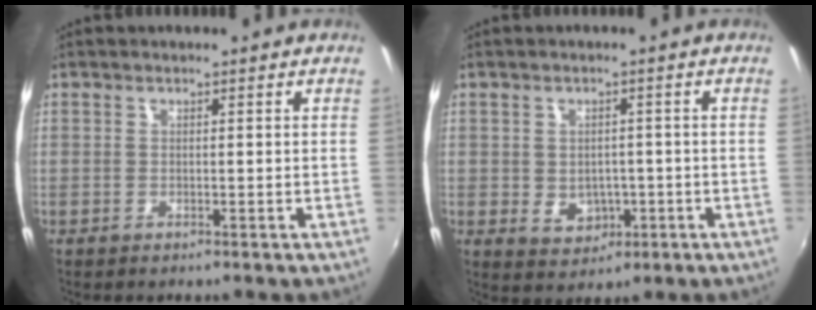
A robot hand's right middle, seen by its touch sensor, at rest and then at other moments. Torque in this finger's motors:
{"motor_torque": [0.79, -0.56, 0.01, 0.04]}